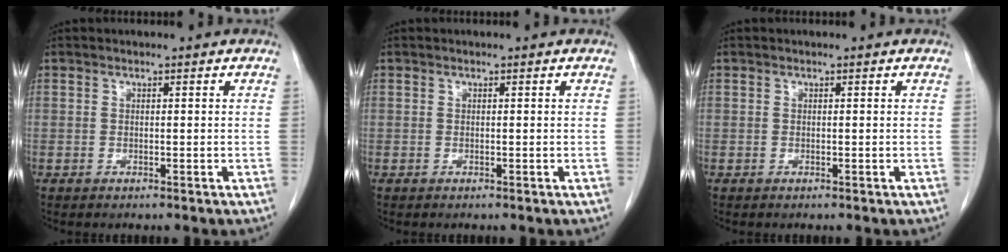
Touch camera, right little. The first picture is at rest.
{"total": 0.0}
{"total": 0.0}